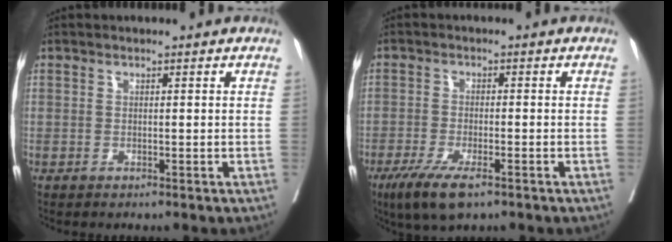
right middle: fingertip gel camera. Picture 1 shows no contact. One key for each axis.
{"total": 6.8, "fx": -4.3, "fy": 1.6, "fz": 5.0, "tx": -0.090, "ty": -0.015, "tz": -0.073}